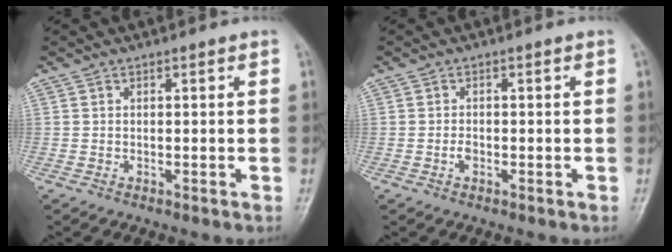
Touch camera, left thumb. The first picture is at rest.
{"total": 1.4, "force": [-0.4, 1.0, 0.9], "torque": [-0.010, 0.002, -0.010]}